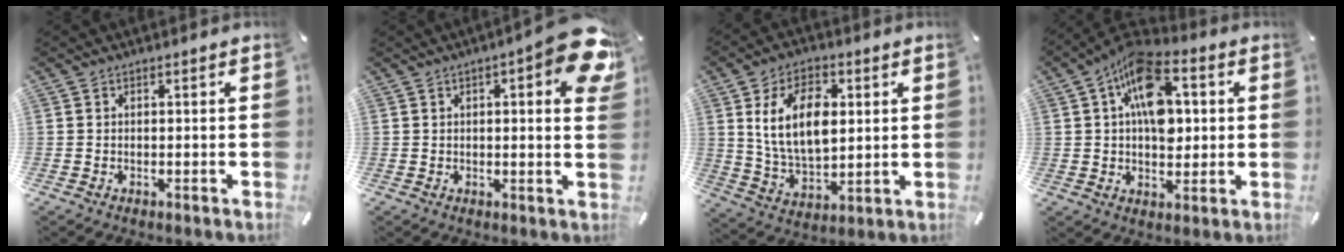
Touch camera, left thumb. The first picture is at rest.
{"total": 10.8, "force": [4.3, 2.9, 9.4], "torque": [-0.110, -0.030, 0.070]}
{"total": 13.9, "force": [3.8, 8.9, 10.0], "torque": [-0.204, 0.001, 0.066]}
{"total": 15.5, "force": [3.2, 9.6, 11.7], "torque": [-0.197, -0.008, 0.056]}